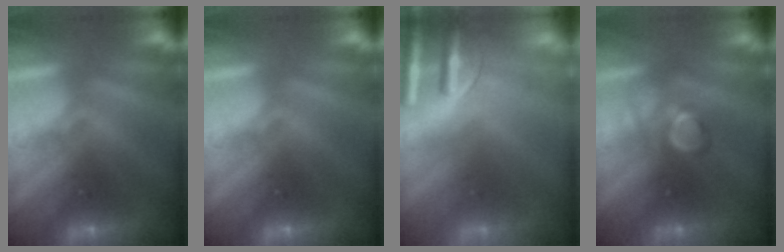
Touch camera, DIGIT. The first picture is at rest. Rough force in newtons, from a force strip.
{"total": 0.0}
{"total": 9.4}
{"total": 2.8}